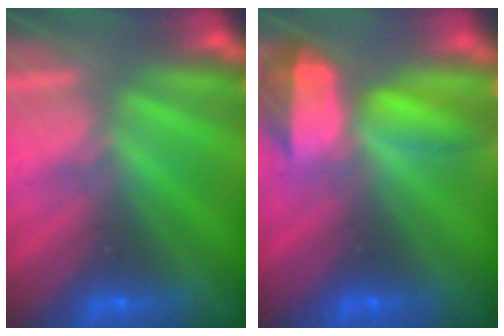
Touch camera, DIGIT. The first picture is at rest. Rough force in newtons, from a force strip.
{"total": 6.7}